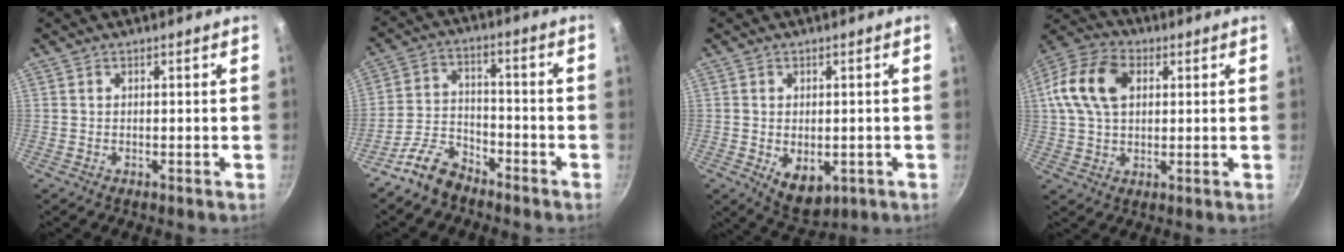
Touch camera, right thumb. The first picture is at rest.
{"total": 7.7, "force": [-6.1, 3.8, 2.8], "torque": [-0.045, 0.062, -0.126]}
{"total": 7.0, "force": [-1.4, 4.5, 5.2], "torque": [-0.068, -0.010, -0.006]}
{"total": 13.8, "force": [3.2, 9.3, 9.7], "torque": [-0.176, 0.017, 0.044]}